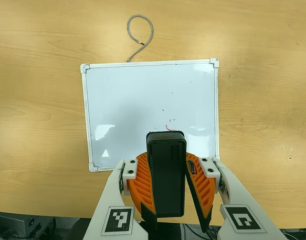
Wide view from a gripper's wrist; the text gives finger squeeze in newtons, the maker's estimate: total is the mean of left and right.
{"total": 10.6, "left": 10.5, "right": 10.6}